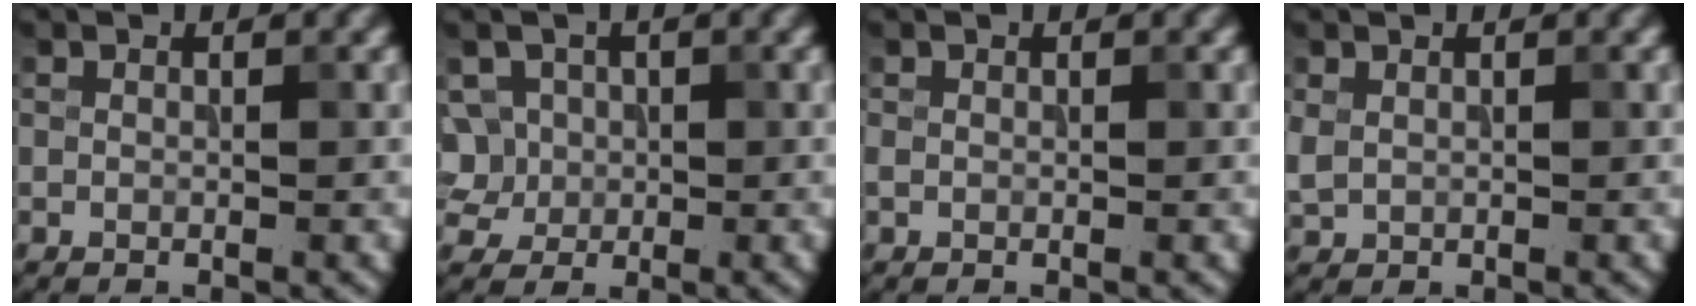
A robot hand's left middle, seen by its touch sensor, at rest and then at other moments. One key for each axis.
{"total": 4.7, "fx": 0.7, "fy": 4.2, "fz": 2.1, "tx": -0.038, "ty": 0.021, "tz": 0.012}
{"total": 0.6, "fx": 0.0, "fy": 0.5, "fz": 0.3, "tx": -0.007, "ty": -0.001, "tz": -0.002}
{"total": 1.0, "fx": 0.3, "fy": 0.8, "fz": 0.6, "tx": -0.017, "ty": 0.000, "tz": 0.010}